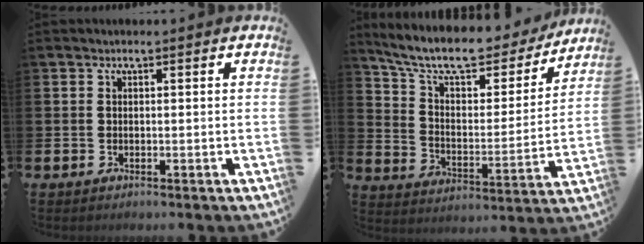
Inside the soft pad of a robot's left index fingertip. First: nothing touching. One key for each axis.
{"total": 10.8, "fx": 9.3, "fy": 2.9, "fz": 4.5, "tx": -0.125, "ty": -0.057, "tz": 0.158}